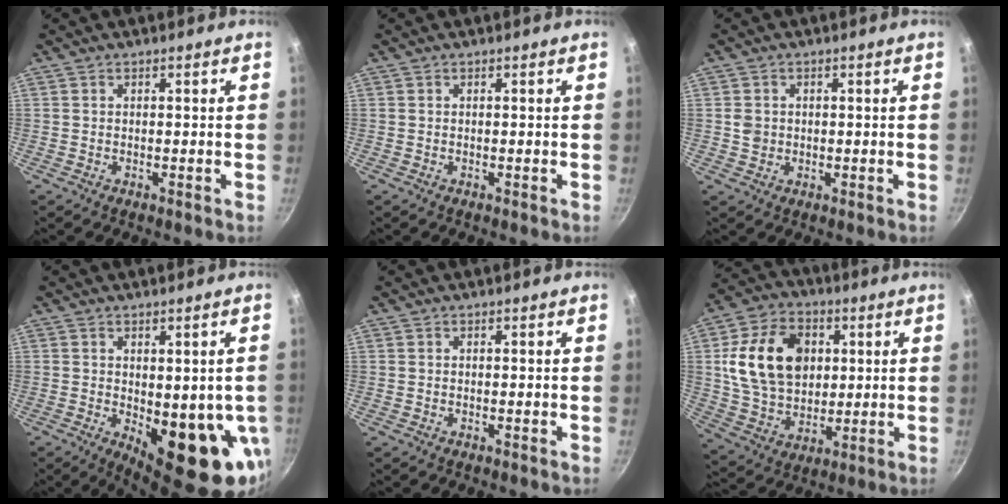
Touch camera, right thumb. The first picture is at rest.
{"total": 0.0}
{"total": 2.5, "force": [0.1, 2.3, 1.0], "torque": [-0.010, 0.006, 0.004]}
{"total": 15.9, "force": [-3.0, 6.6, 14.1], "torque": [-0.140, -0.017, -0.023]}
{"total": 0.0}
{"total": 18.5, "force": [3.6, 13.6, 12.0], "torque": [-0.189, 0.000, 0.066]}